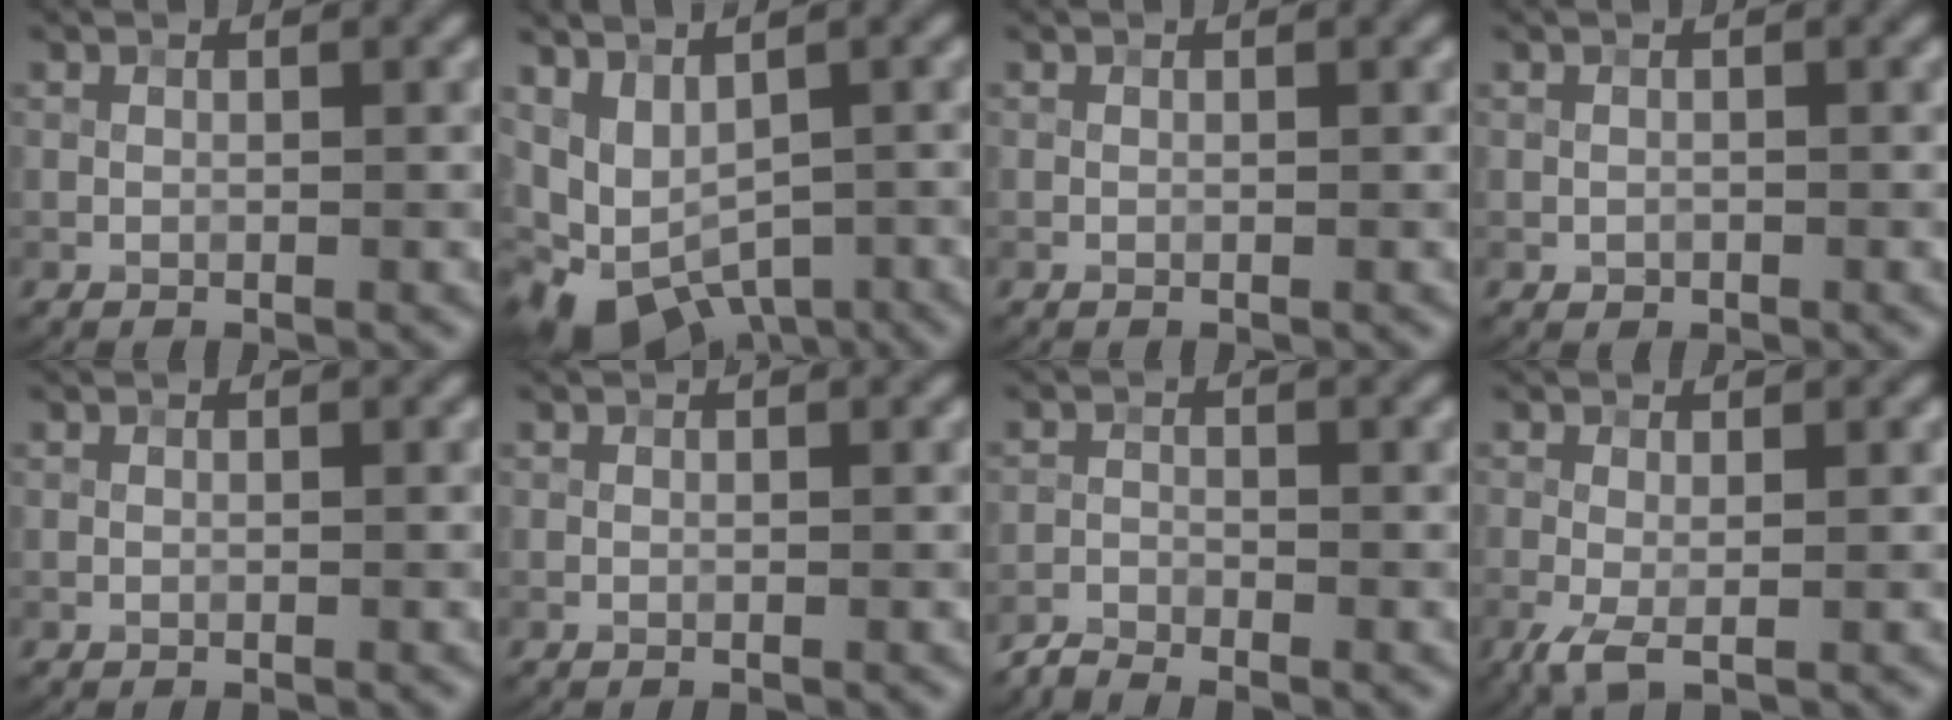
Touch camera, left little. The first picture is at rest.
{"total": 7.4, "force": [-2.8, 4.2, 5.4], "torque": [-0.089, -0.018, -0.032]}
{"total": 0.0}
{"total": 0.5, "force": [-0.2, 0.4, 0.2], "torque": [-0.003, -0.002, -0.004]}
{"total": 0.0}
{"total": 0.0}
{"total": 2.0, "force": [-2.0, 0.1, 0.1], "torque": [-0.008, 0.002, -0.047]}
{"total": 1.6, "force": [-0.5, 0.3, 1.5], "torque": [-0.043, -0.002, -0.012]}